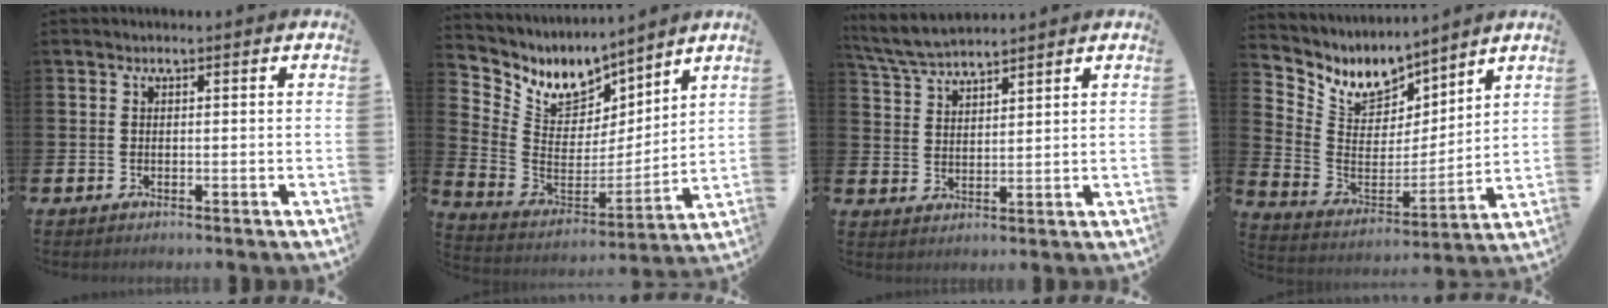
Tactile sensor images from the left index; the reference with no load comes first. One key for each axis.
{"total": 9.1, "fx": 7.7, "fy": 4.6, "fz": 1.5, "tx": -0.077, "ty": -0.058, "tz": 0.140}
{"total": 5.3, "fx": 5.1, "fy": 0.7, "fz": 1.1, "tx": -0.040, "ty": -0.020, "tz": 0.092}
{"total": 8.3, "fx": 7.4, "fy": 3.6, "fz": 0.9, "tx": -0.068, "ty": -0.056, "tz": 0.135}